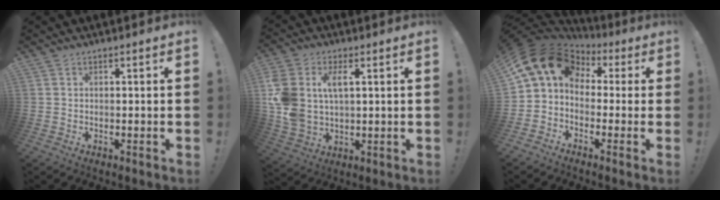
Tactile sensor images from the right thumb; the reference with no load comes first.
{"total": 11.1, "force": [3.6, 7.4, 7.5], "torque": [-0.163, -0.009, 0.069]}
{"total": 10.8, "force": [2.2, 8.2, 6.6], "torque": [-0.125, -0.004, 0.044]}